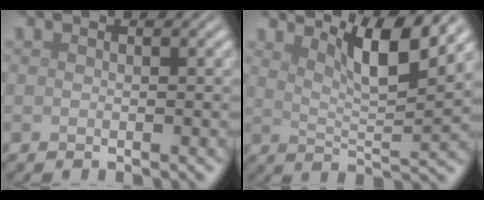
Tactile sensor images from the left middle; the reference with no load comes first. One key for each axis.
{"total": 6.1, "fx": 4.1, "fy": 1.1, "fz": 4.4, "tx": -0.072, "ty": -0.003, "tz": 0.070}